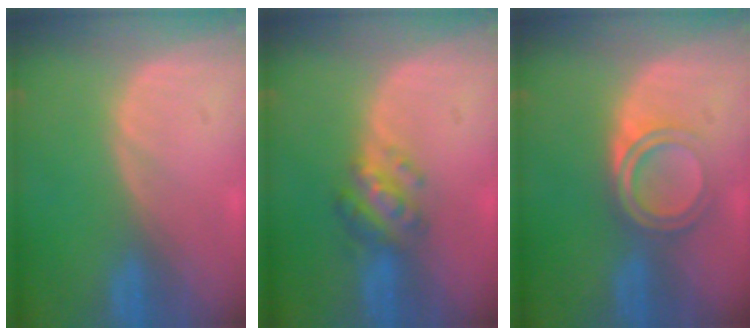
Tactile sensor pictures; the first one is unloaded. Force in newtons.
{"total": 5.1, "press": 5.0, "slide": 1.2}
{"total": 5.2, "press": 4.8, "slide": 1.9}